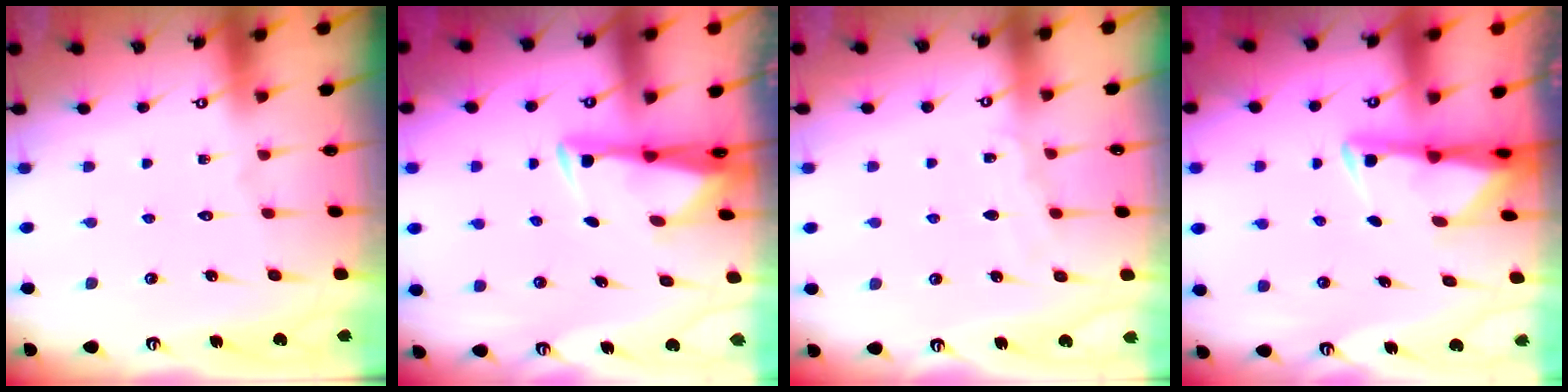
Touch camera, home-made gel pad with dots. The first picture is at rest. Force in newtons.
{"total": 2.9, "press": 2.7, "slide": 0.9}
{"total": 4.8, "press": 4.8, "slide": 0.6}
{"total": 2.9, "press": 2.8, "slide": 0.6}